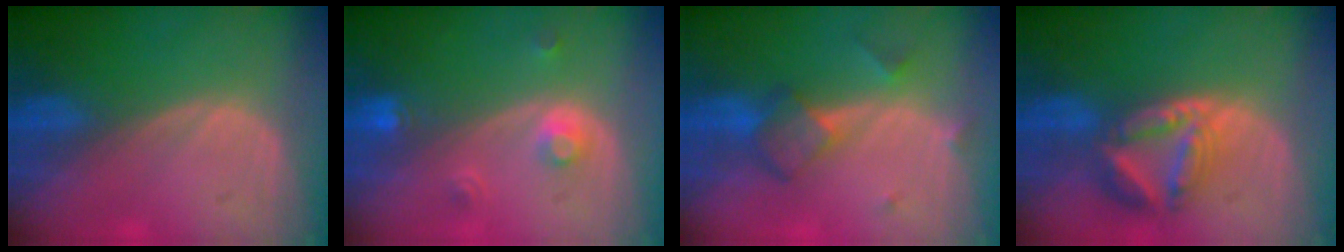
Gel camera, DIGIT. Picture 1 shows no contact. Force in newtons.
{"total": 3.0, "press": 2.8, "slide": 1.2}
{"total": 5.9, "press": 5.2, "slide": 2.9}
{"total": 8.1, "press": 7.0, "slide": 4.0}